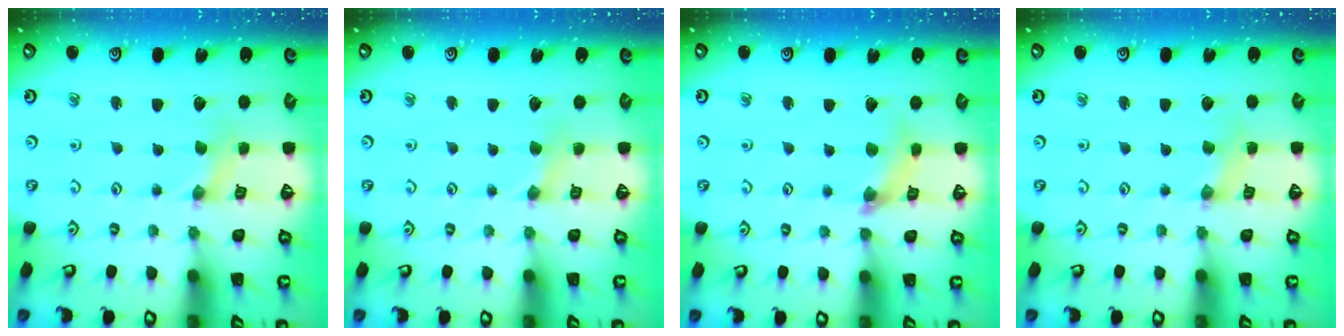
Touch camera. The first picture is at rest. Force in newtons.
{"total": 2.1, "press": 2.0, "slide": 0.4}
{"total": 4.4, "press": 4.4, "slide": 0.6}
{"total": 1.1, "press": 1.1, "slide": 0.2}